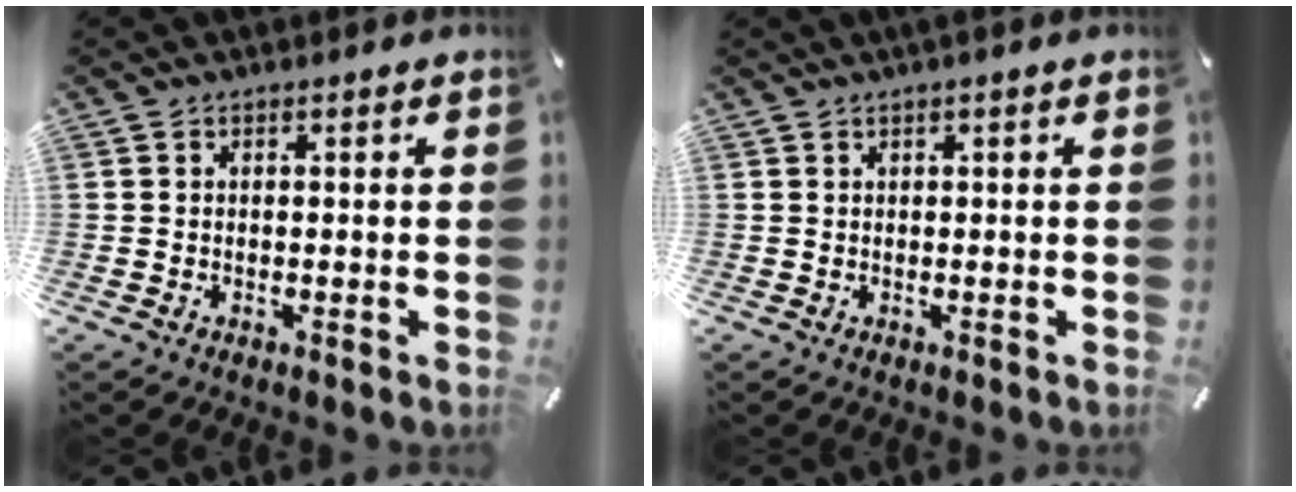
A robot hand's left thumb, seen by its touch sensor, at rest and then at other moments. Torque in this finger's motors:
{"motor_torque": [0.28, 0.40, 0.24, -0.45, 0.00]}